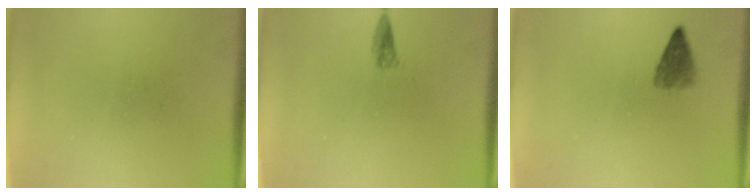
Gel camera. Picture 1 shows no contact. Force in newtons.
{"total": 1.3}
{"total": 2.4}